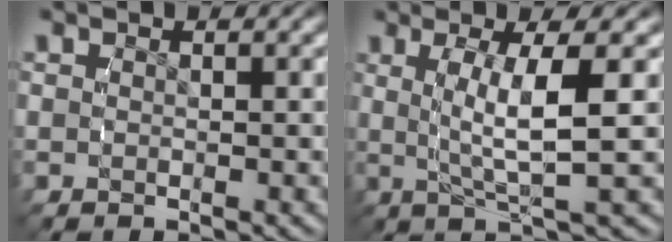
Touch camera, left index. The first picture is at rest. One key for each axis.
{"total": 4.8, "fx": 0.6, "fy": 0.1, "fz": 4.7, "tx": -0.072, "ty": 0.009, "tz": 0.009}